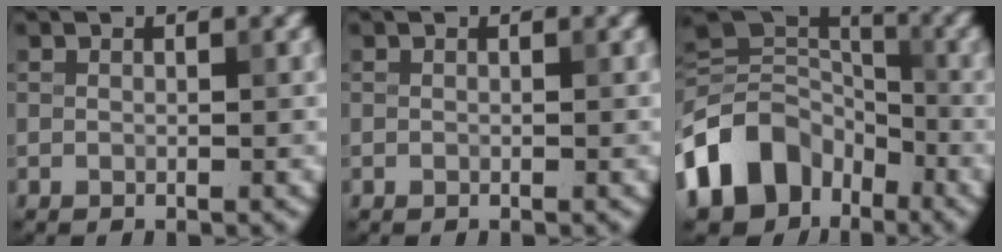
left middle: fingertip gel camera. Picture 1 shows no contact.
{"total": 0.0}
{"total": 10.5, "force": [-4.6, 7.9, 5.1], "torque": [-0.098, 0.001, -0.098]}